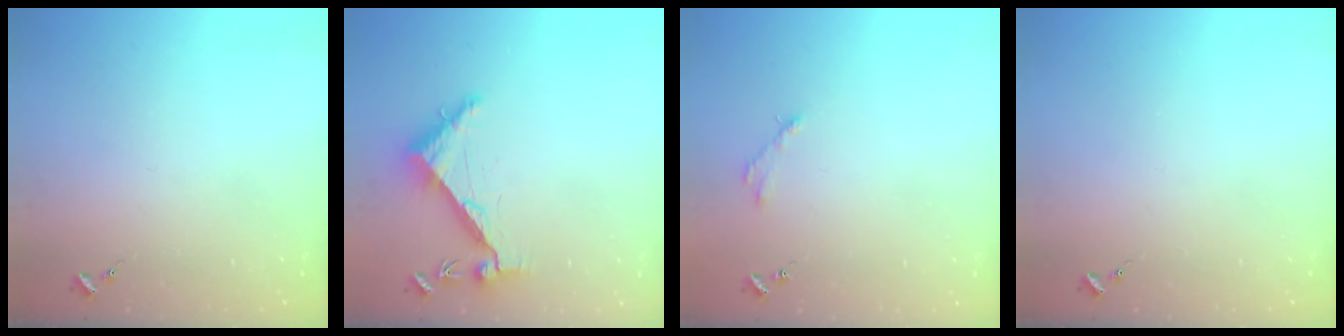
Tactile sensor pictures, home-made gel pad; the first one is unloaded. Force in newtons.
{"total": 6.4, "press": 6.4, "slide": 0.7}
{"total": 2.8, "press": 2.8, "slide": 0.4}
{"total": 0.0}